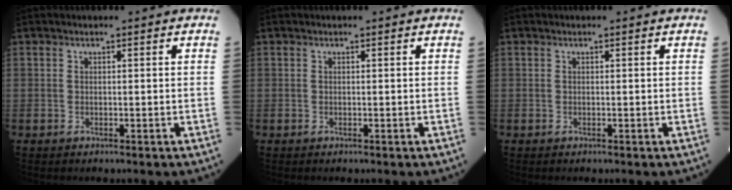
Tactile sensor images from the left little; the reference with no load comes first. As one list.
[{"total": 0.0}, {"total": 0.0}]